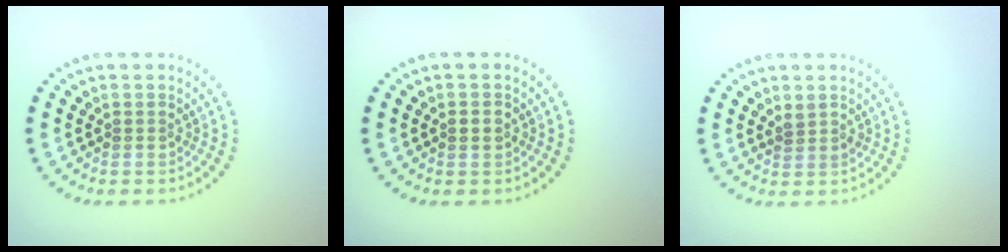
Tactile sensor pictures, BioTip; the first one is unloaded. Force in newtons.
{"total": 1.4, "press": 1.4, "slide": 0.2}
{"total": 1.1, "press": 0.8, "slide": 0.7}